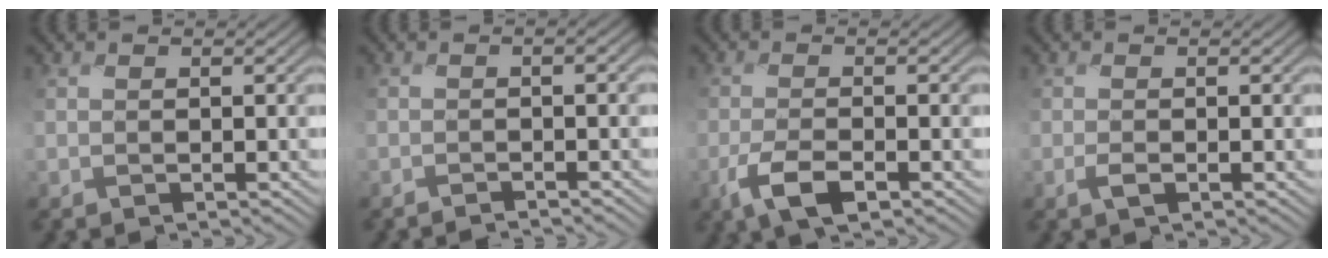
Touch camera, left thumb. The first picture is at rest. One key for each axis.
{"total": 1.4, "fx": -1.2, "fy": -0.4, "fz": 0.5, "tx": -0.010, "ty": 0.001, "tz": -0.031}
{"total": 4.3, "fx": -2.6, "fy": 1.3, "fz": 3.2, "tx": -0.076, "ty": -0.004, "tz": -0.055}
{"total": 1.0, "fx": -0.7, "fy": 0.2, "fz": 0.6, "tx": -0.015, "ty": 0.000, "tz": -0.018}